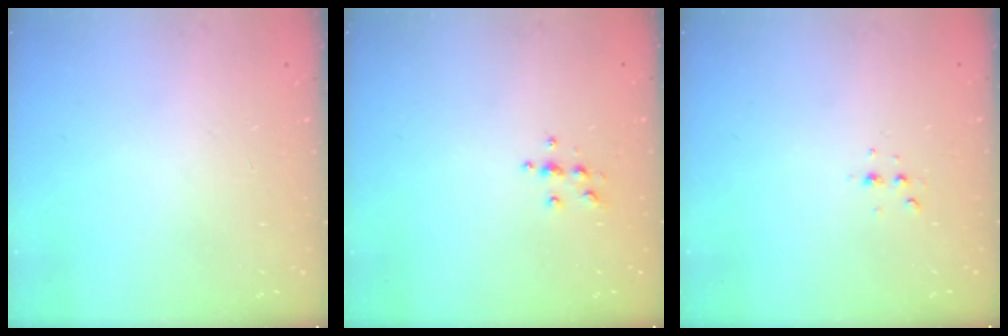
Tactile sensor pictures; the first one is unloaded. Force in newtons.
{"total": 4.0, "press": 3.9, "slide": 0.6}
{"total": 2.8, "press": 2.8, "slide": 0.7}